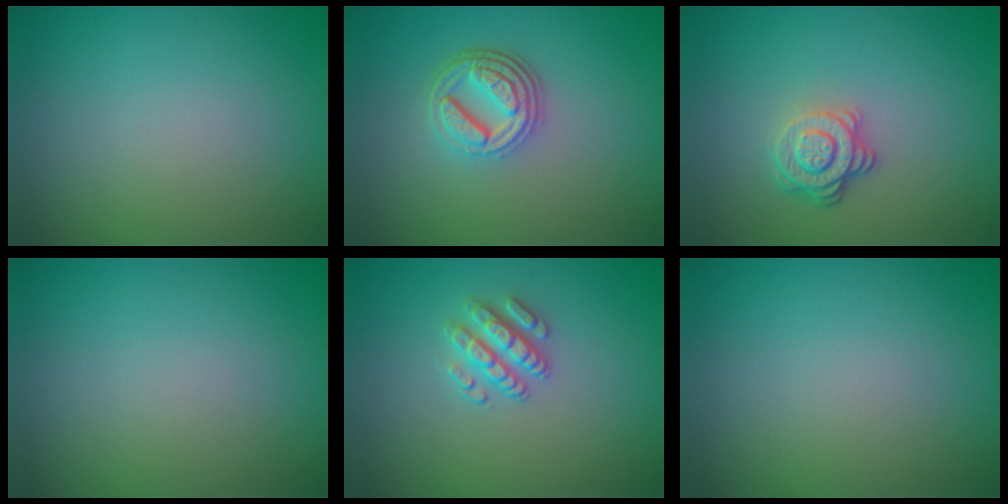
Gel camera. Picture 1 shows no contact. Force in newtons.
{"total": 4.8, "press": 3.5, "slide": 3.3}
{"total": 3.5, "press": 2.8, "slide": 2.2}
{"total": 0.0}
{"total": 2.7, "press": 2.5, "slide": 1.2}
{"total": 0.0}